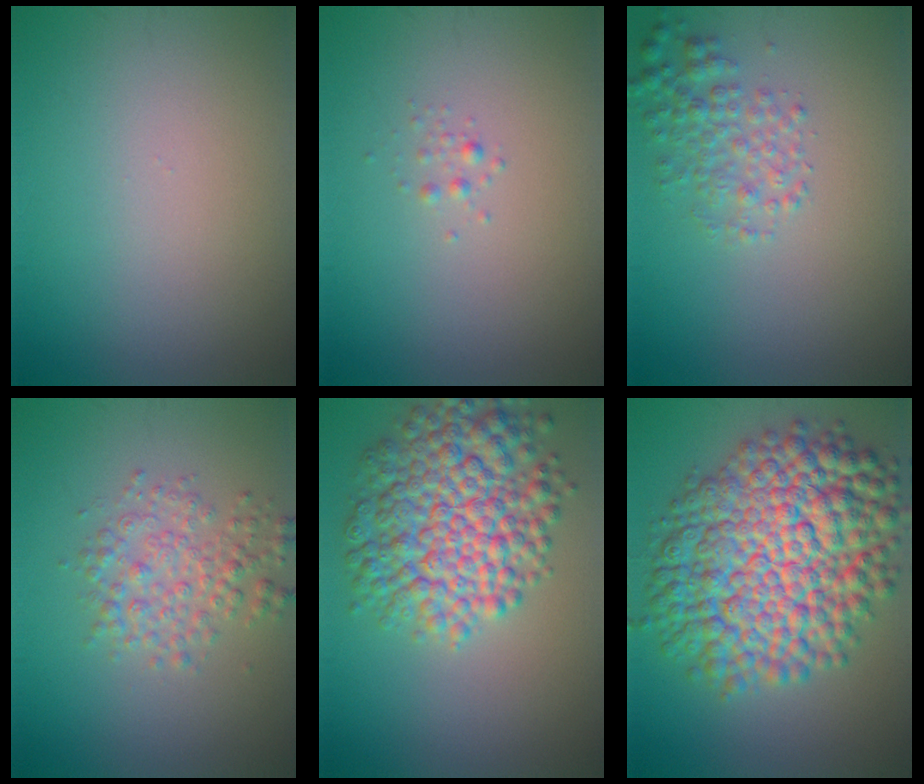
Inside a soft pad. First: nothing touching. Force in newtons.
{"total": 0.7, "press": 0.7, "slide": 0.0}
{"total": 2.9, "press": 2.9, "slide": 0.1}
{"total": 3.2, "press": 3.2, "slide": 0.1}
{"total": 9.1, "press": 9.1, "slide": 0.3}
{"total": 14.1, "press": 14.1, "slide": 0.3}